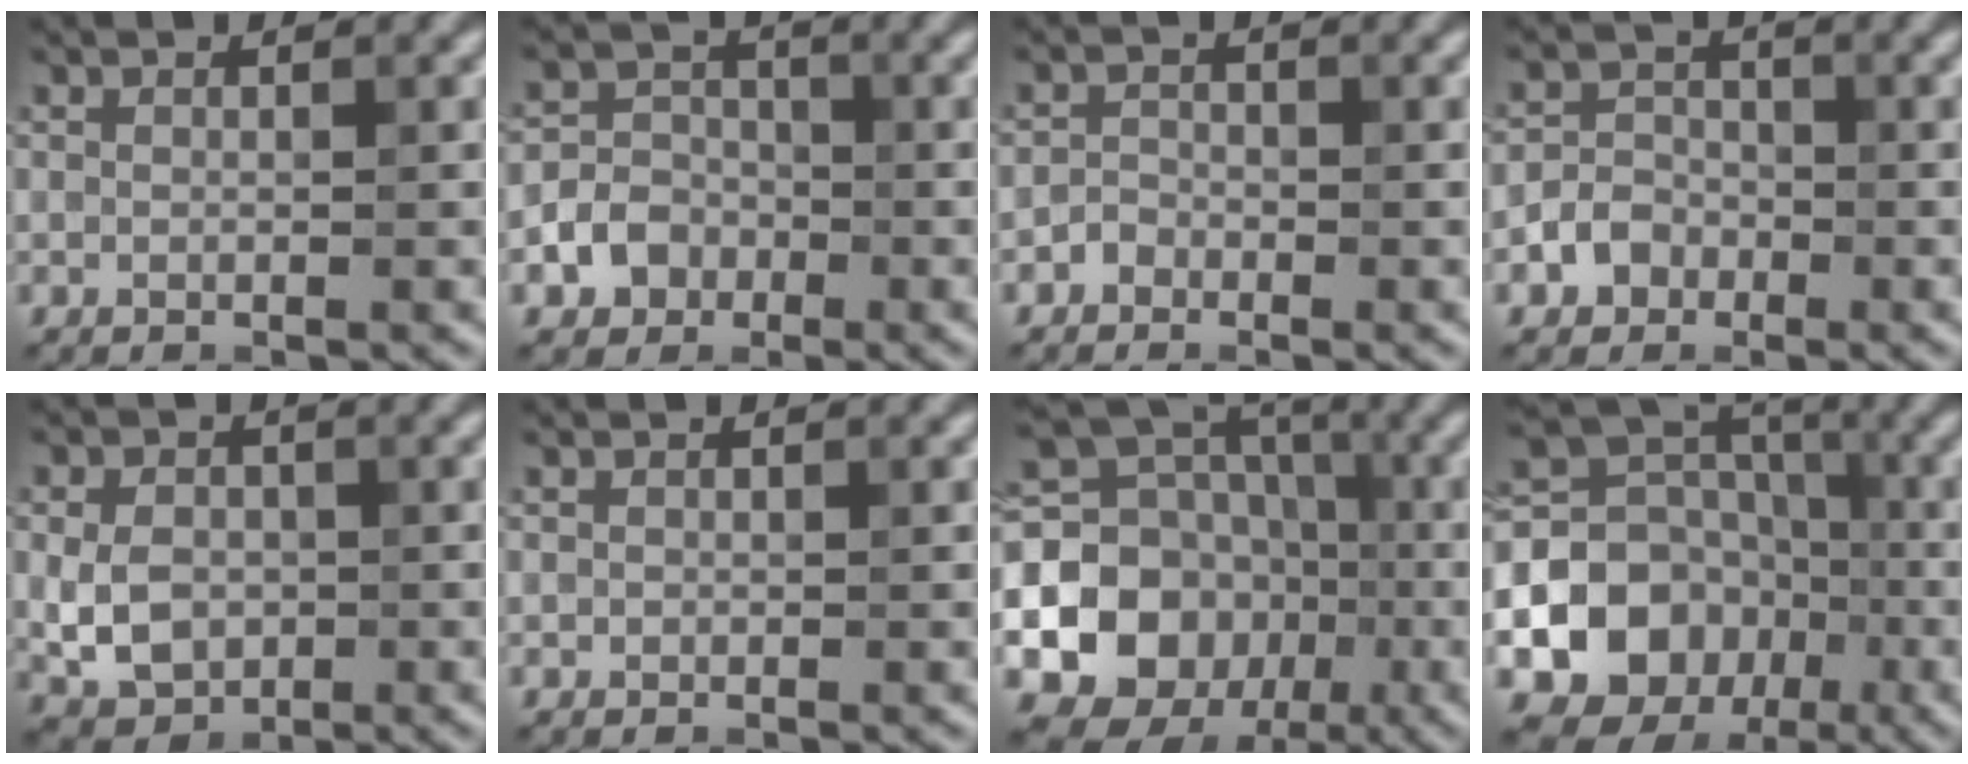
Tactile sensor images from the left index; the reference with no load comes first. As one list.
[{"total": 3.6, "force": [-1.6, 3.0, 1.2], "torque": [-0.002, 0.001, -0.037]}, {"total": 1.1, "force": [-0.8, 0.8, 0.1], "torque": [0.002, 0.004, -0.017]}, {"total": 2.5, "force": [-1.3, 2.1, 0.8], "torque": [-0.002, 0.007, -0.030]}, {"total": 4.3, "force": [-0.5, 3.3, 2.6], "torque": [-0.056, -0.005, -0.010]}, {"total": 0.0}, {"total": 12.3, "force": [-2.2, 10.7, 5.7], "torque": [-0.127, -0.013, -0.053]}, {"total": 9.6, "force": [-2.7, 8.2, 4.4], "torque": [-0.083, 0.001, -0.052]}]